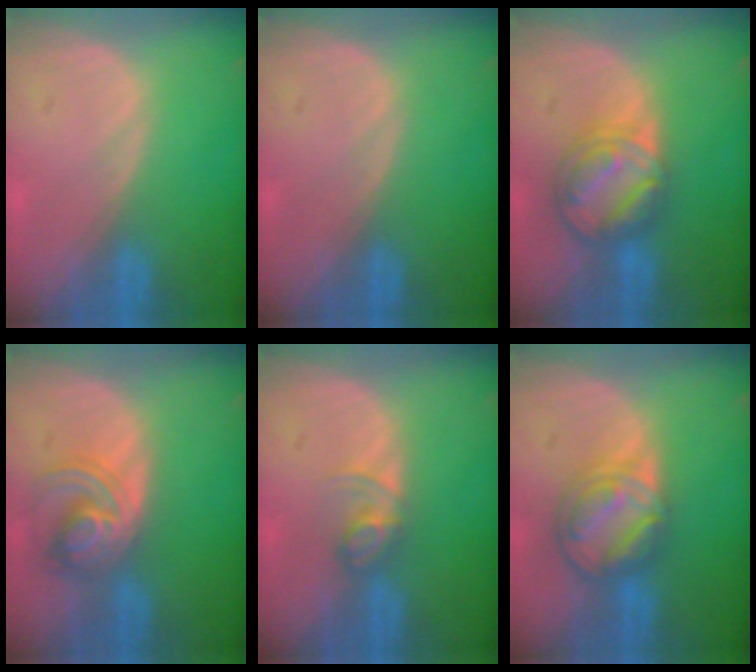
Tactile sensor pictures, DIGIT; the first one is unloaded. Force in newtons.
{"total": 0.0}
{"total": 8.2, "press": 7.0, "slide": 4.3}
{"total": 5.9, "press": 5.9, "slide": 0.2}
{"total": 3.3, "press": 3.2, "slide": 0.4}
{"total": 8.2, "press": 7.0, "slide": 4.4}